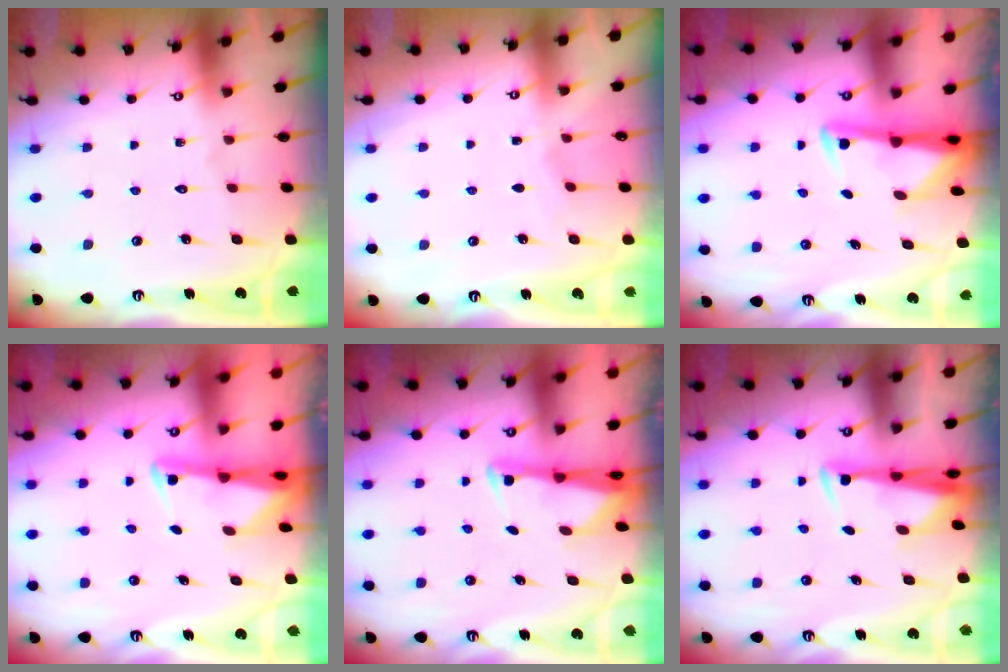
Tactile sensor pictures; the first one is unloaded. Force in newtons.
{"total": 2.8, "press": 2.7, "slide": 0.4}
{"total": 2.9, "press": 2.8, "slide": 0.5}
{"total": 2.4, "press": 2.3, "slide": 0.4}
{"total": 2.7, "press": 2.6, "slide": 0.5}
{"total": 3.2, "press": 3.1, "slide": 0.7}